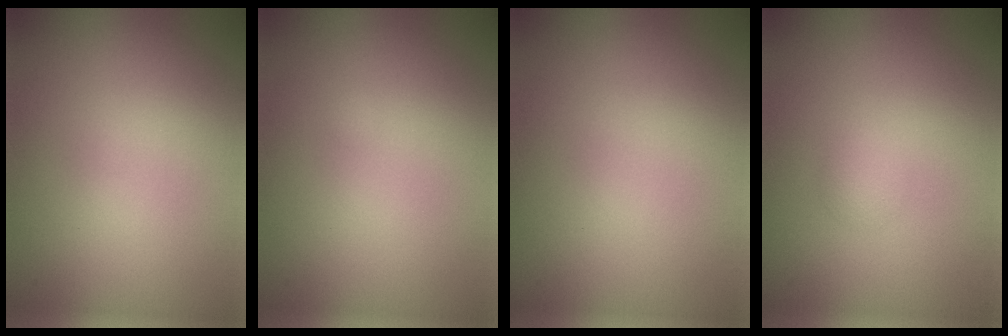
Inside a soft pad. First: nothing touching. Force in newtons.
{"total": 0.0}
{"total": 0.0}
{"total": 1.2, "press": 1.2, "slide": 0.0}